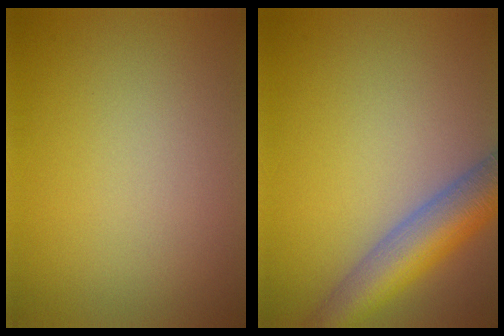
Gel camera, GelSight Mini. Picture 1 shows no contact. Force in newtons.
{"total": 6.8, "press": 6.8, "slide": 0.3}